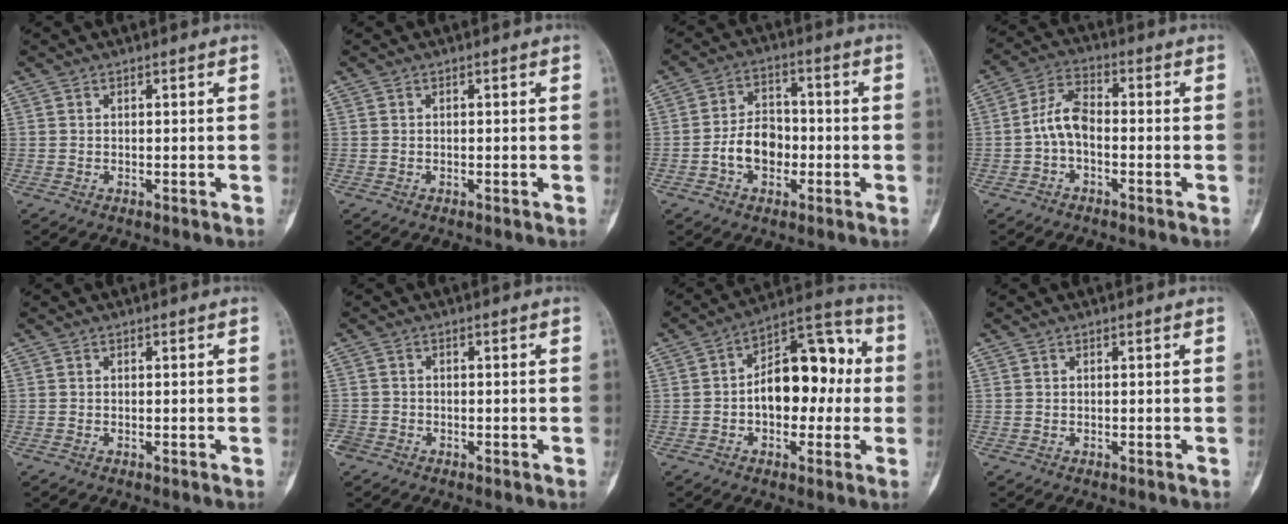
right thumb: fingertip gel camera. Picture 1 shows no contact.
{"total": 0.0}
{"total": 8.4, "force": [-2.2, 6.0, 5.5], "torque": [-0.074, 0.027, -0.045]}
{"total": 6.4, "force": [-1.4, 3.5, 5.1], "torque": [-0.098, 0.028, -0.036]}
{"total": 0.0}
{"total": 2.9, "force": [-1.7, 2.3, 0.7], "torque": [-0.012, 0.008, -0.036]}
{"total": 15.5, "force": [0.0, 9.3, 12.4], "torque": [-0.147, 0.044, -0.009]}
{"total": 0.0}